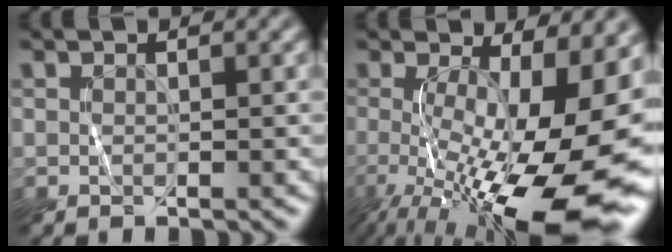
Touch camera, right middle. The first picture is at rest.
{"total": 17.5, "force": [-2.8, 6.7, 15.9], "torque": [-0.227, -0.033, -0.030]}